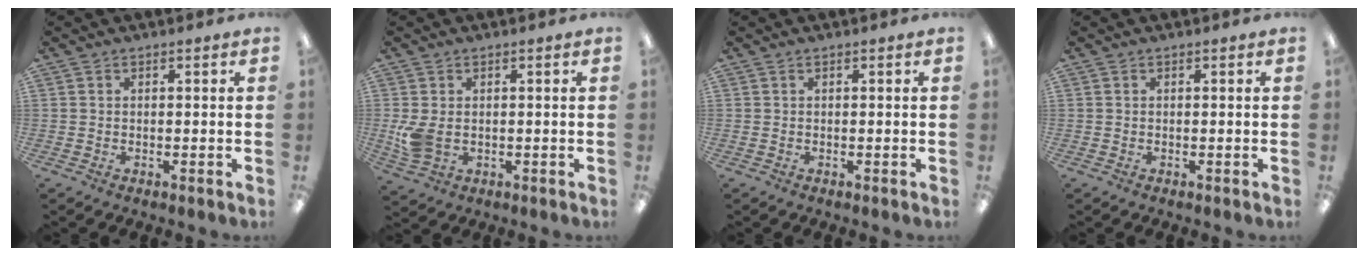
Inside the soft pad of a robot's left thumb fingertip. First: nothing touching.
{"total": 5.6, "force": [-0.2, 3.9, 4.1], "torque": [-0.090, -0.005, -0.005]}
{"total": 0.0}
{"total": 0.0}